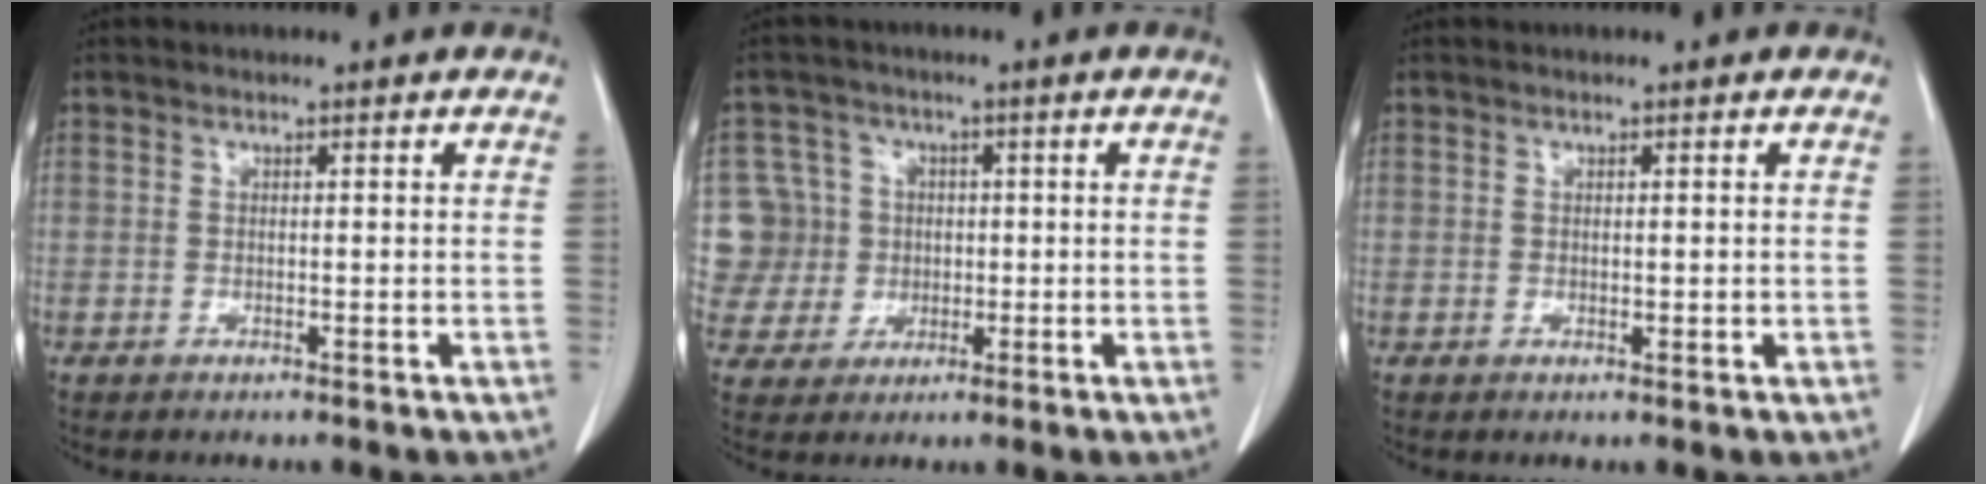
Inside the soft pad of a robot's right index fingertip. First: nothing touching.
{"total": 7.9, "force": [0.4, 7.9, 0.4], "torque": [-0.013, 0.027, 0.021]}
{"total": 0.8, "force": [0.0, 0.5, 0.6], "torque": [-0.007, -0.002, 0.003]}